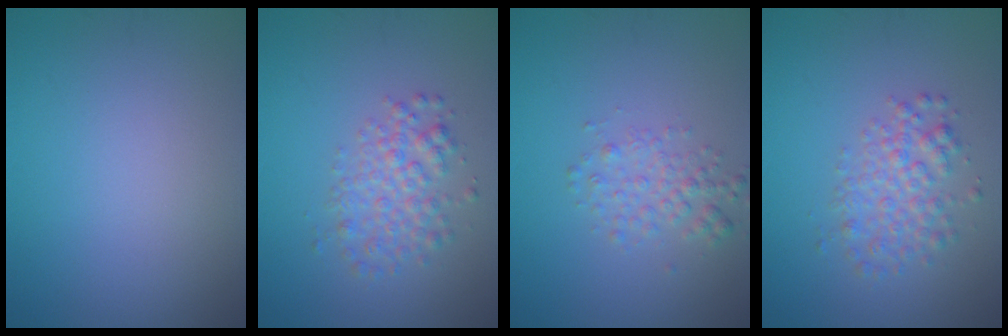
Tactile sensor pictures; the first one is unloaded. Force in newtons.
{"total": 3.1, "press": 3.1, "slide": 0.1}
{"total": 2.2, "press": 2.2, "slide": 0.1}
{"total": 3.1, "press": 3.1, "slide": 0.1}